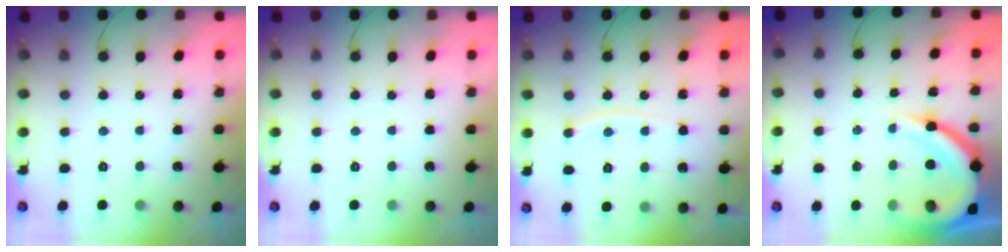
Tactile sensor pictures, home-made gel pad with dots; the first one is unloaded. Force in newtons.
{"total": 0.0}
{"total": 6.2, "press": 6.1, "slide": 0.8}
{"total": 15.9, "press": 15.8, "slide": 1.5}